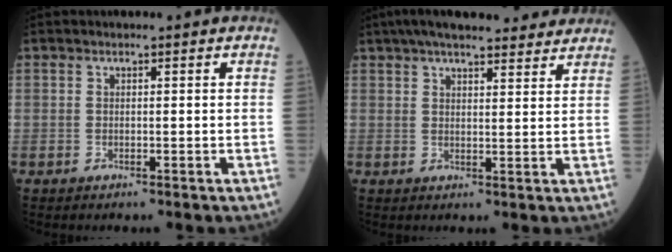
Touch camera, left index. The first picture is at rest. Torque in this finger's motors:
{"motor_torque": [0.99, -1.15, 0.14, 0.08]}